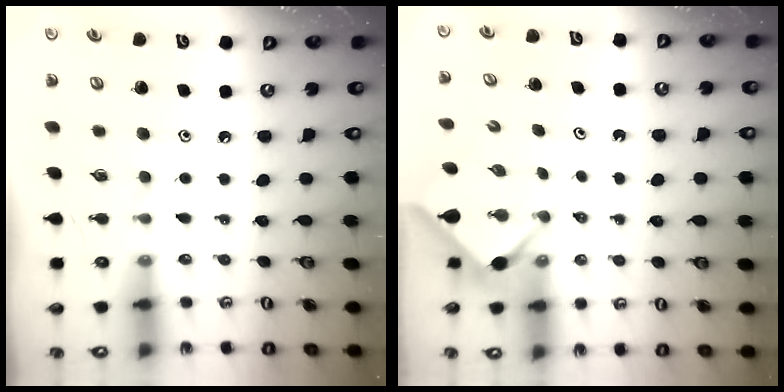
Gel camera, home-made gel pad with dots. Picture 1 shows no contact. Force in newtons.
{"total": 2.9, "press": 2.9, "slide": 0.4}